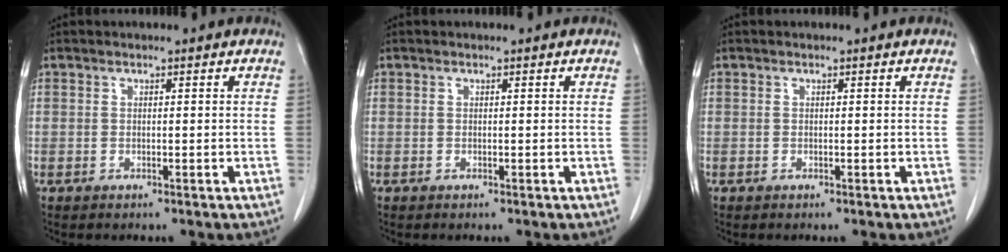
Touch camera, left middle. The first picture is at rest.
{"total": 0.0}
{"total": 0.0}